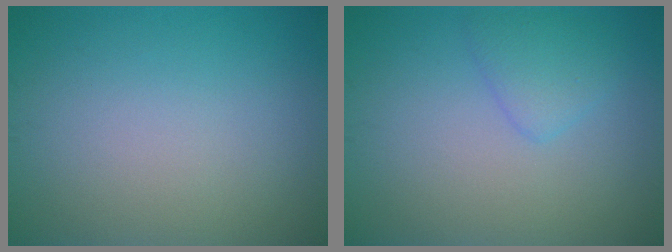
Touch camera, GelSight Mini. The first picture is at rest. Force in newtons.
{"total": 2.0, "press": 2.0, "slide": 0.2}